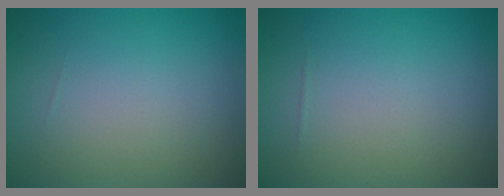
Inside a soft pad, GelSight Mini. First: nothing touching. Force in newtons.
{"total": 0.0}